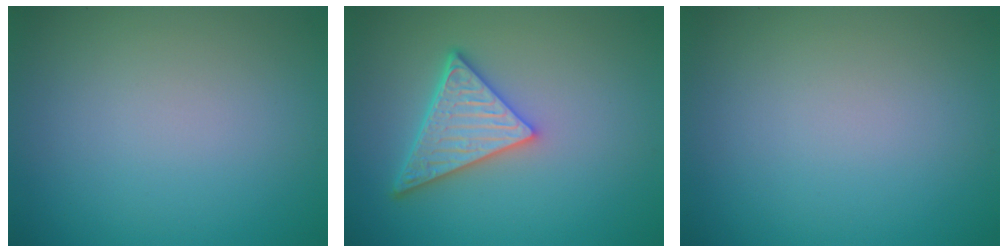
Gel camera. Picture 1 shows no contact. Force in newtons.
{"total": 4.8, "press": 4.2, "slide": 2.4}
{"total": 0.0}